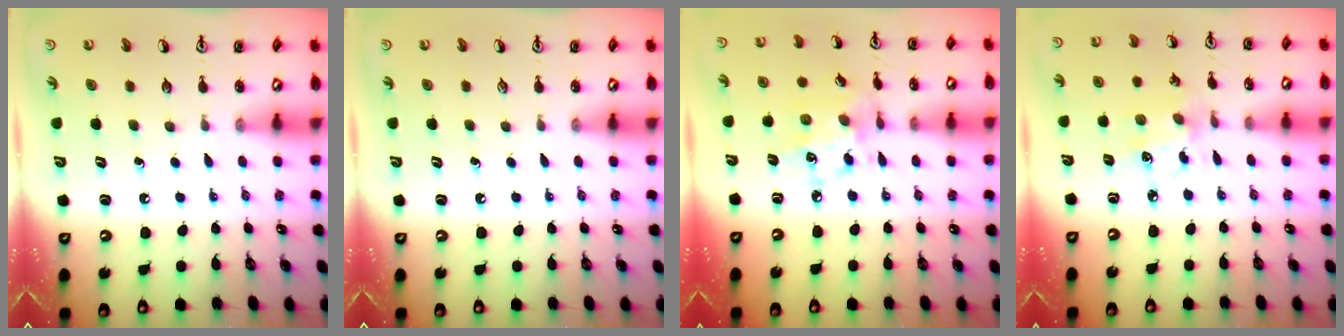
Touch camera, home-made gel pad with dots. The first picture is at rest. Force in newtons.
{"total": 0.0}
{"total": 9.6, "press": 9.6, "slide": 0.6}
{"total": 4.5, "press": 4.3, "slide": 1.1}